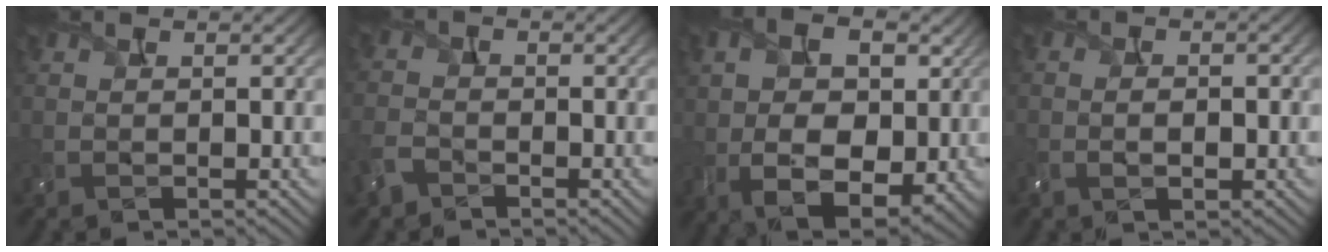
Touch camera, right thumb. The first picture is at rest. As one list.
[{"total": 3.2, "force": [-2.1, 1.8, 1.5], "torque": [-0.040, -0.004, -0.059]}, {"total": 11.8, "force": [1.4, 7.6, 8.9], "torque": [-0.176, 0.006, 0.027]}, {"total": 3.2, "force": [-0.6, 1.8, 2.6], "torque": [-0.027, 0.005, -0.015]}]